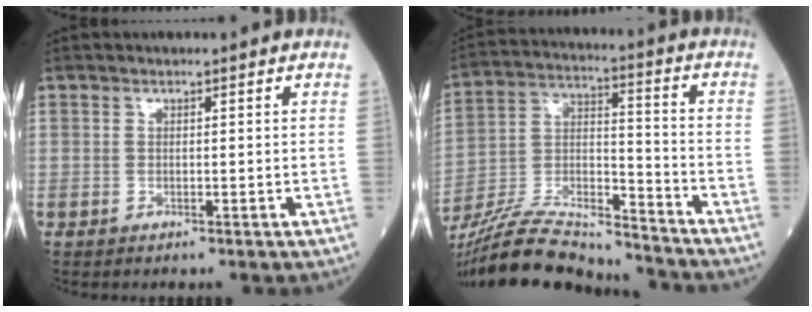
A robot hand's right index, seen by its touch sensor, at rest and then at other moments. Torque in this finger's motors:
{"motor_torque": [0.66, -1.11, 0.20, 0.12]}